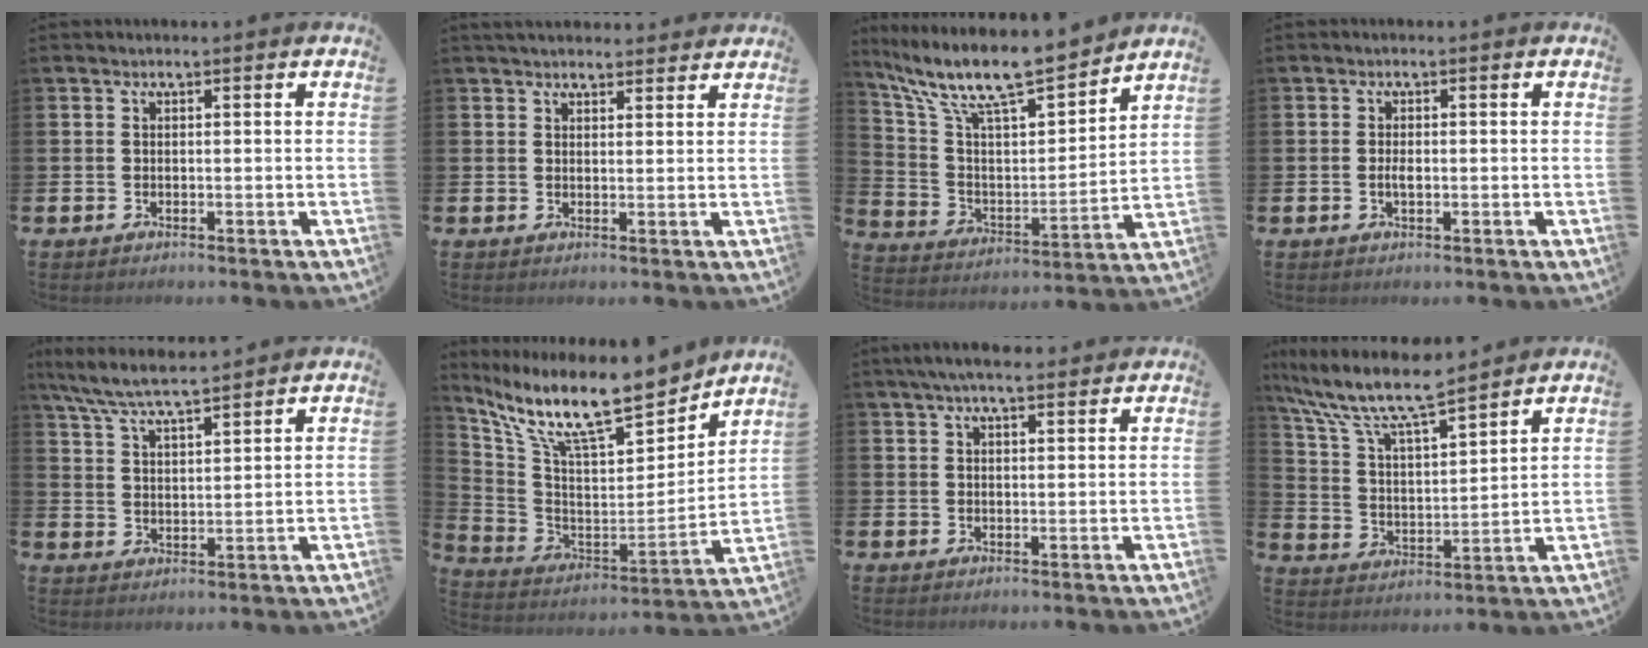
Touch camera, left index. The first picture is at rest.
{"total": 2.9, "force": [2.7, 0.8, 0.3], "torque": [-0.003, -0.012, 0.048]}
{"total": 11.6, "force": [10.2, 2.2, 4.9], "torque": [-0.129, -0.074, 0.172]}
{"total": 1.5, "force": [-0.3, 0.6, 1.3], "torque": [-0.023, 0.001, -0.006]}
{"total": 6.7, "force": [6.3, 0.5, 2.3], "torque": [-0.070, -0.030, 0.114]}
{"total": 13.0, "force": [10.7, 2.6, 6.8], "torque": [-0.163, -0.075, 0.181]}
{"total": 4.5, "force": [3.8, 0.9, 2.2], "torque": [-0.042, -0.008, 0.066]}
{"total": 10.0, "force": [8.9, 1.6, 4.3], "torque": [-0.124, -0.050, 0.154]}